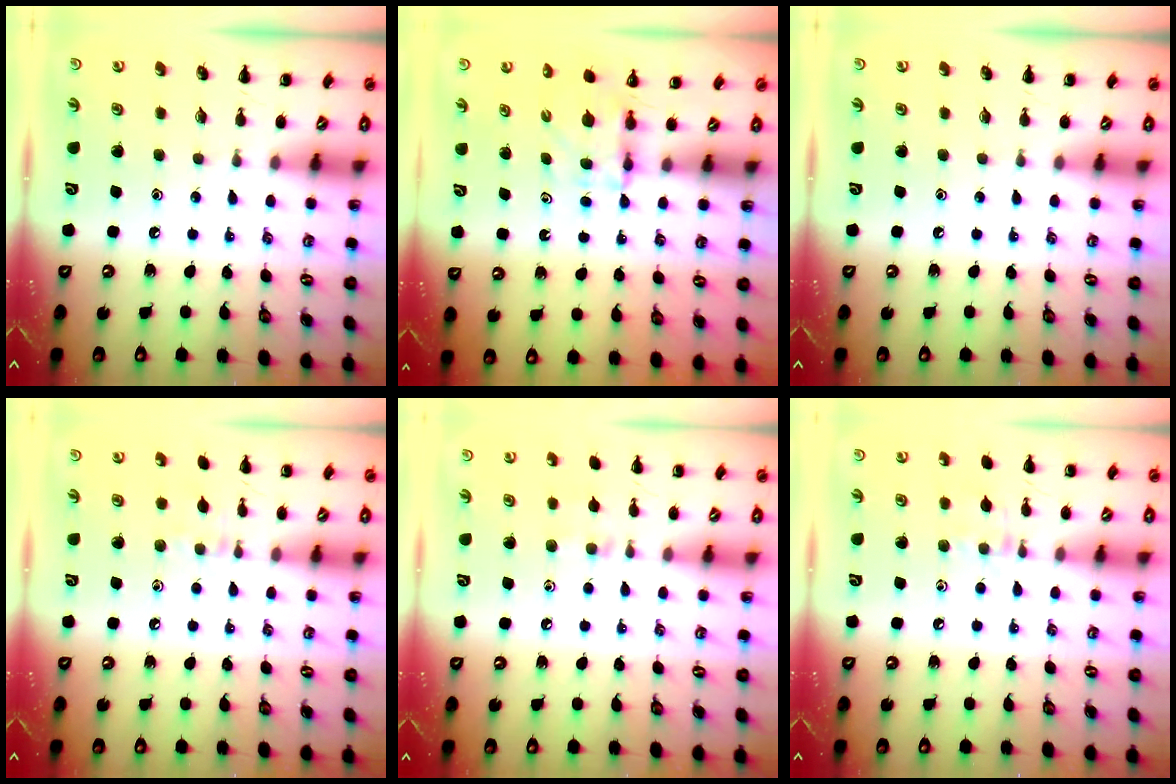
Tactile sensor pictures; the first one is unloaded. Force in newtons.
{"total": 4.9, "press": 4.9, "slide": 0.3}
{"total": 0.0}
{"total": 5.2, "press": 5.0, "slide": 1.3}
{"total": 6.2, "press": 6.0, "slide": 1.8}
{"total": 7.1, "press": 7.0, "slide": 1.4}